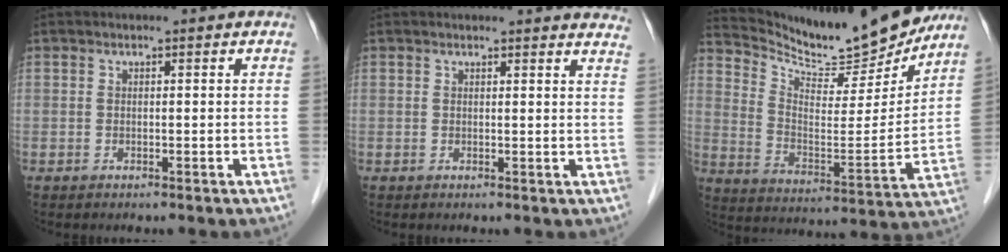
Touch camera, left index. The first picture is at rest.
{"total": 8.4, "force": [8.2, 0.2, 1.5], "torque": [0.001, -0.032, 0.058]}
{"total": 17.3, "force": [16.4, 2.1, 5.0], "torque": [-0.101, -0.041, 0.256]}